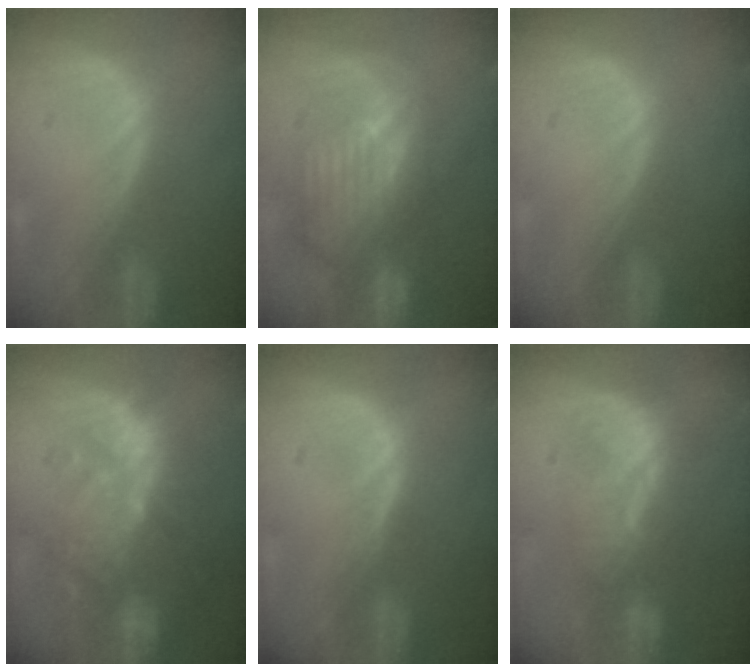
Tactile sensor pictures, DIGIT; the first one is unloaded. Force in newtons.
{"total": 10.7, "press": 9.5, "slide": 4.9}
{"total": 0.0}
{"total": 11.2, "press": 9.9, "slide": 5.2}
{"total": 1.1, "press": 1.1, "slide": 0.1}
{"total": 7.7, "press": 7.4, "slide": 2.3}